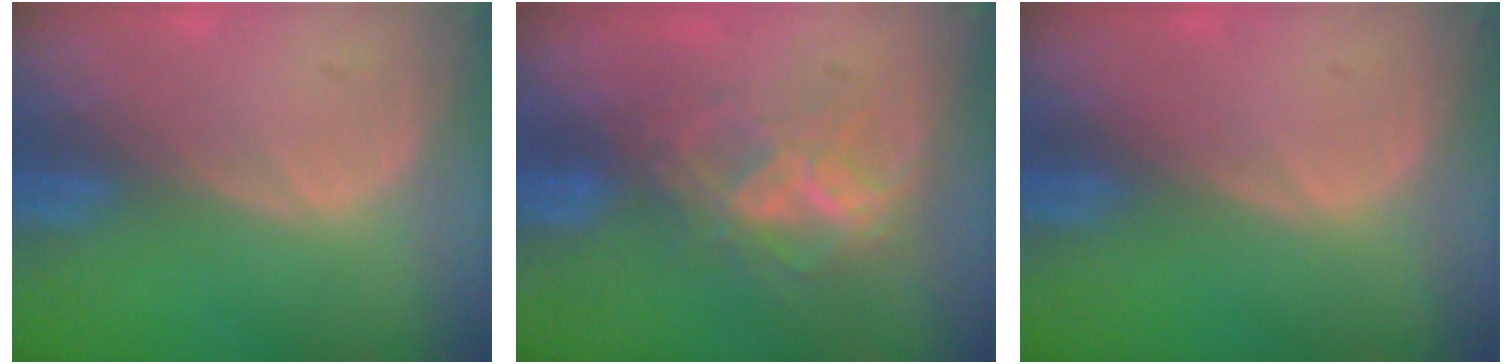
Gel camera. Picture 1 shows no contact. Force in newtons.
{"total": 7.3, "press": 6.1, "slide": 3.9}
{"total": 0.0}